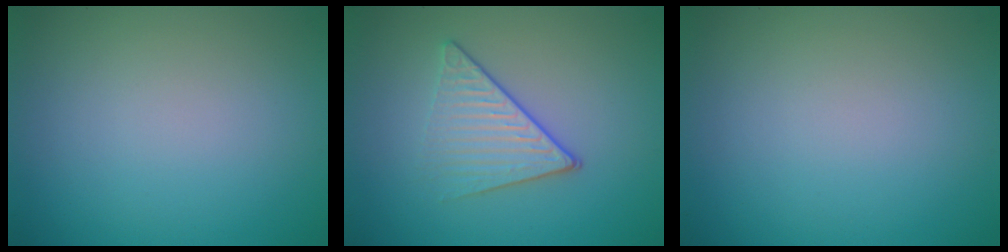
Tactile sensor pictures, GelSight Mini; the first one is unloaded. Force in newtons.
{"total": 3.5, "press": 2.8, "slide": 2.1}
{"total": 0.0}